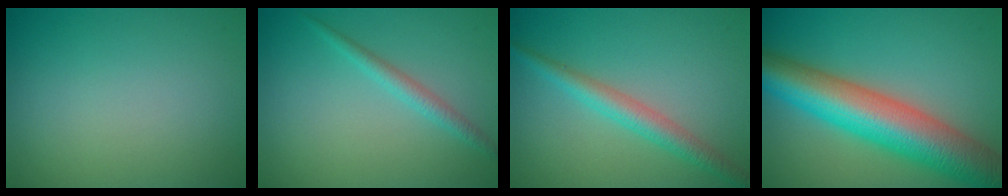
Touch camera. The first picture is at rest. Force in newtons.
{"total": 1.6, "press": 1.6, "slide": 0.1}
{"total": 2.9, "press": 2.9, "slide": 0.1}
{"total": 11.2, "press": 11.2, "slide": 0.4}